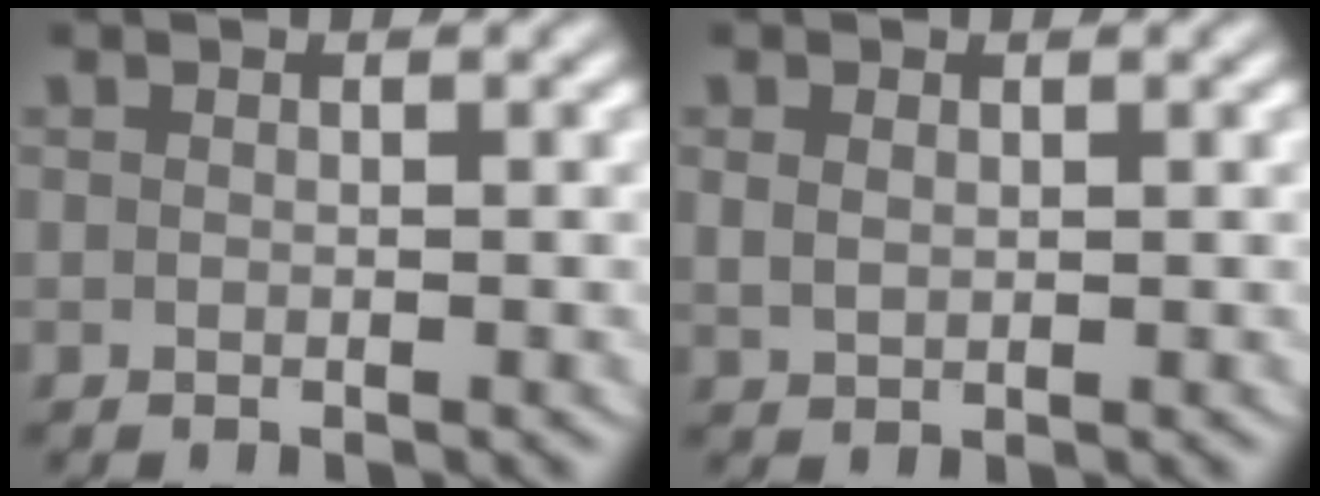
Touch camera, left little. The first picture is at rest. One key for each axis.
{"total": 1.2, "fx": 0.6, "fy": 0.8, "fz": 0.6, "tx": -0.018, "ty": -0.006, "tz": 0.021}